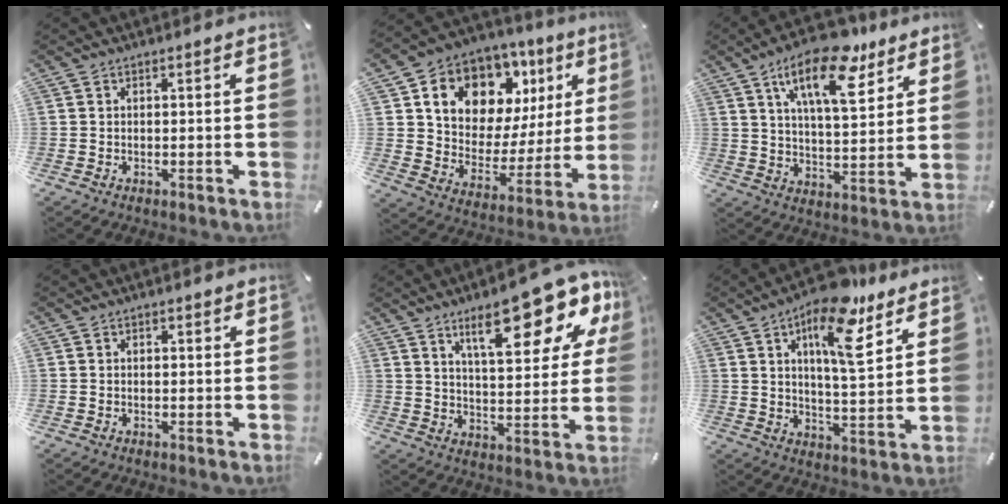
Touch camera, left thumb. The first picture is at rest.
{"total": 12.7, "force": [7.9, 8.7, 4.7], "torque": [-0.082, -0.070, 0.140]}
{"total": 16.9, "force": [10.5, 7.2, 11.1], "torque": [-0.178, -0.047, 0.175]}
{"total": 0.7, "force": [0.3, 0.5, 0.3], "torque": [0.003, 0.000, 0.003]}
{"total": 20.8, "force": [12.1, 7.6, 15.1], "torque": [-0.216, -0.070, 0.192]}
{"total": 15.7, "force": [9.2, 5.7, 11.4], "torque": [-0.184, -0.041, 0.150]}